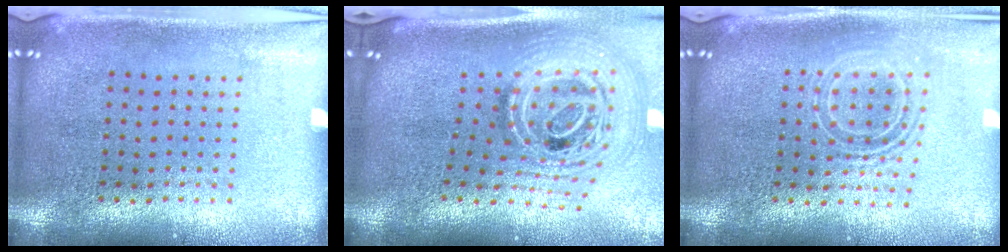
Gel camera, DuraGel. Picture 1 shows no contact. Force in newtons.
{"total": 2.7, "press": 1.9, "slide": 1.9}
{"total": 1.6, "press": 1.3, "slide": 1.0}